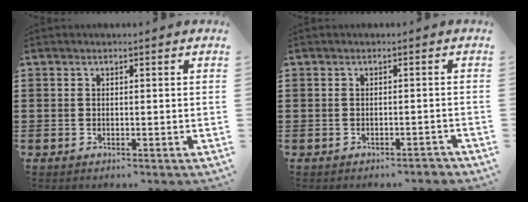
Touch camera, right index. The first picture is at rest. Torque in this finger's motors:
{"motor_torque": [0.11, -0.10, 0.04, 0.00]}